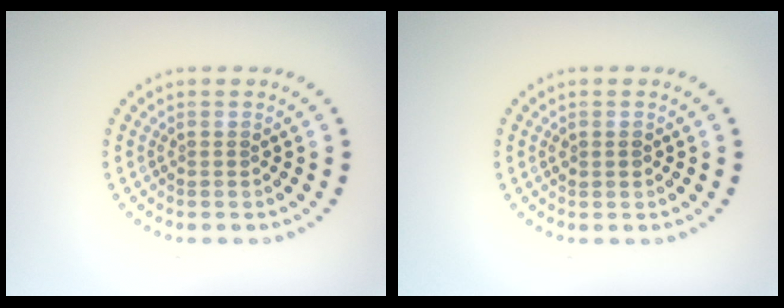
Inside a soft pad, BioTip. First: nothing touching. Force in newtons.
{"total": 0.8, "press": 0.8, "slide": 0.1}